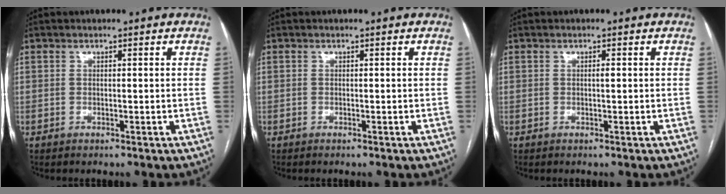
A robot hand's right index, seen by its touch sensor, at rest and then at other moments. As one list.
[{"total": 0.0}, {"total": 0.6, "force": [0.1, 0.1, 0.6], "torque": [-0.010, 0.001, 0.000]}]